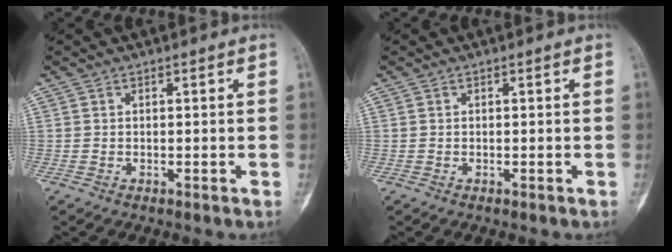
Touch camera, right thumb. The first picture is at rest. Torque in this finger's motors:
{"motor_torque": [0.13, 0.62, -0.03, 0.18, 0.07]}